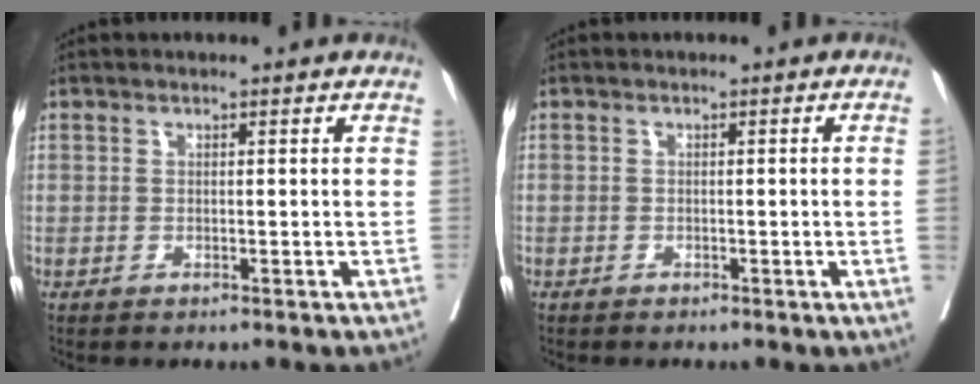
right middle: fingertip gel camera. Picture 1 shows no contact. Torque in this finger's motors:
{"motor_torque": [1.04, -1.10, -0.27, -0.21]}